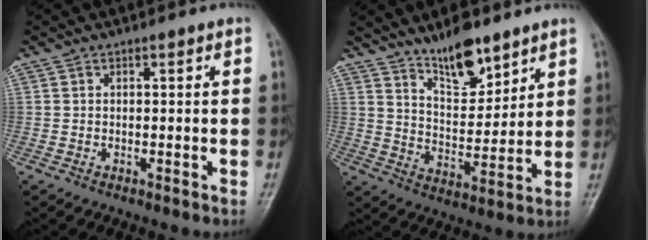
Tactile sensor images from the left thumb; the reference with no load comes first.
{"total": 10.4, "force": [7.9, 3.8, 5.7], "torque": [-0.071, -0.065, 0.144]}